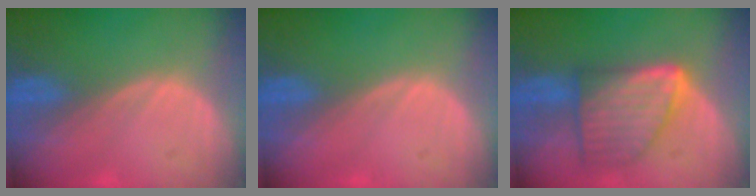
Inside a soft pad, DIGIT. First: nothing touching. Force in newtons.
{"total": 0.0}
{"total": 9.1, "press": 9.1, "slide": 0.6}